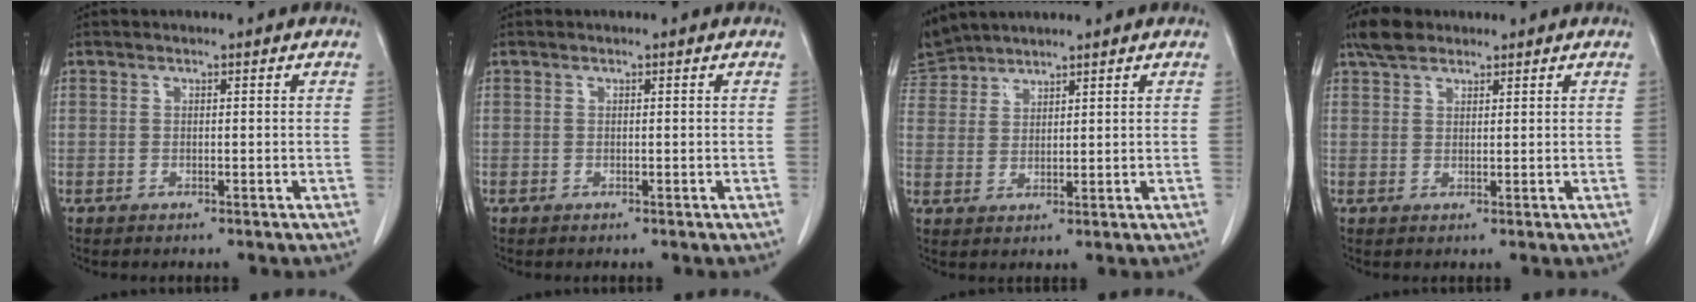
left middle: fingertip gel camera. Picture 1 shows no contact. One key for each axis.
{"total": 0.0}
{"total": 5.7, "fx": 5.6, "fy": 1.0, "fz": 0.1, "tx": -0.011, "ty": 0.018, "tz": 0.118}
{"total": 3.6, "fx": 2.9, "fy": 1.8, "fz": 1.3, "tx": -0.031, "ty": 0.014, "tz": 0.054}